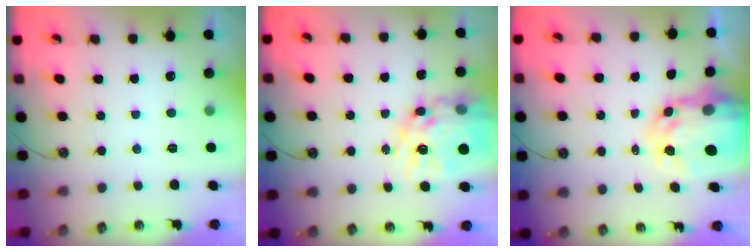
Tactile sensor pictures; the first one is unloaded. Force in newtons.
{"total": 17.3, "press": 17.3, "slide": 1.6}
{"total": 7.6, "press": 7.6, "slide": 0.7}